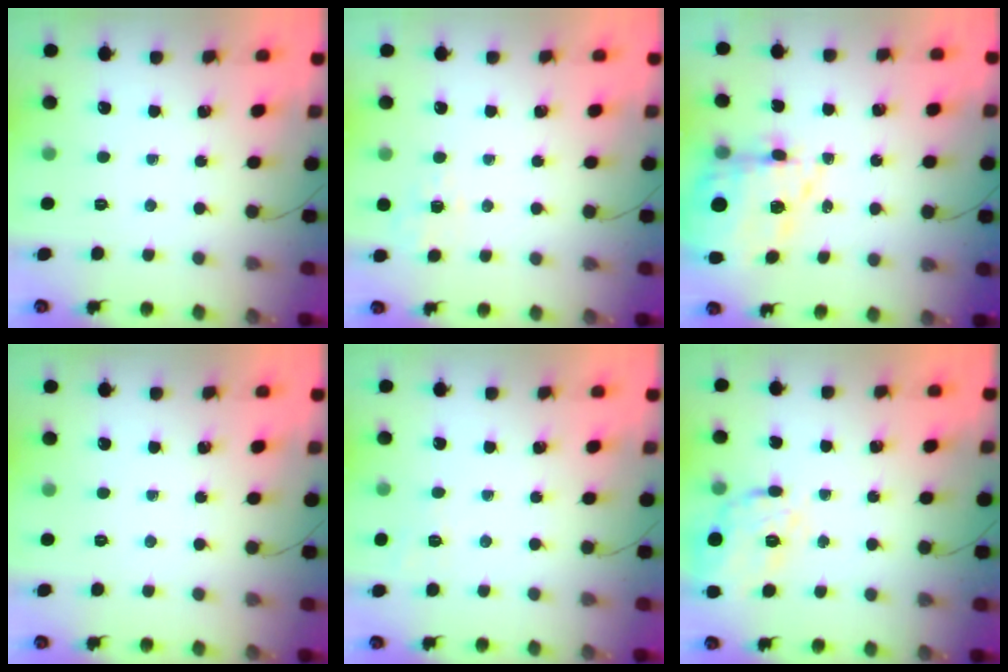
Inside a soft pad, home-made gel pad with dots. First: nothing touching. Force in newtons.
{"total": 1.9, "press": 1.1, "slide": 1.6}
{"total": 13.9, "press": 13.2, "slide": 4.3}
{"total": 0.0}
{"total": 4.7, "press": 4.2, "slide": 1.9}
{"total": 12.3, "press": 12.1, "slide": 1.8}